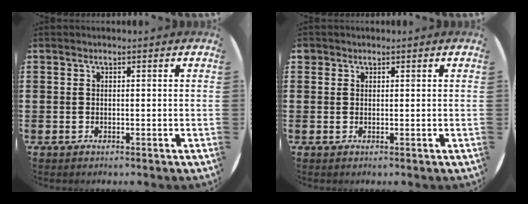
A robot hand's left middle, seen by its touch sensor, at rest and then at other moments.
{"total": 0.7, "force": [0.5, 0.4, 0.0], "torque": [0.000, 0.003, 0.011]}